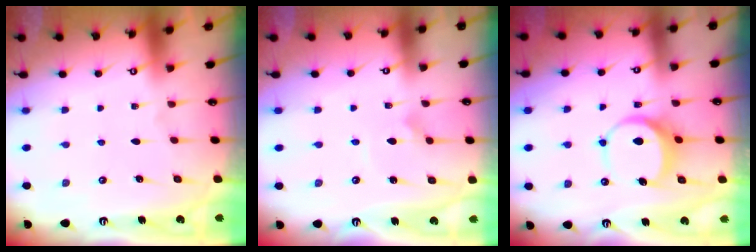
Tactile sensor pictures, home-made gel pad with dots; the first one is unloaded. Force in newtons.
{"total": 2.7, "press": 2.7, "slide": 0.1}
{"total": 8.7, "press": 8.7, "slide": 1.1}